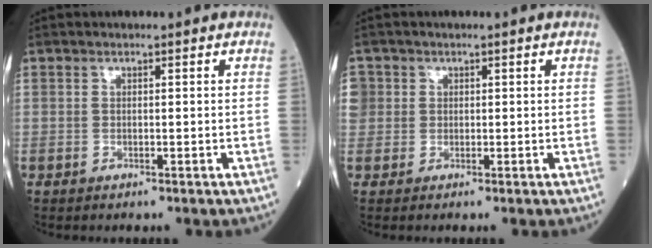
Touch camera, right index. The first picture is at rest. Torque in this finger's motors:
{"motor_torque": [0.02, 0.05, -0.03, -0.01]}